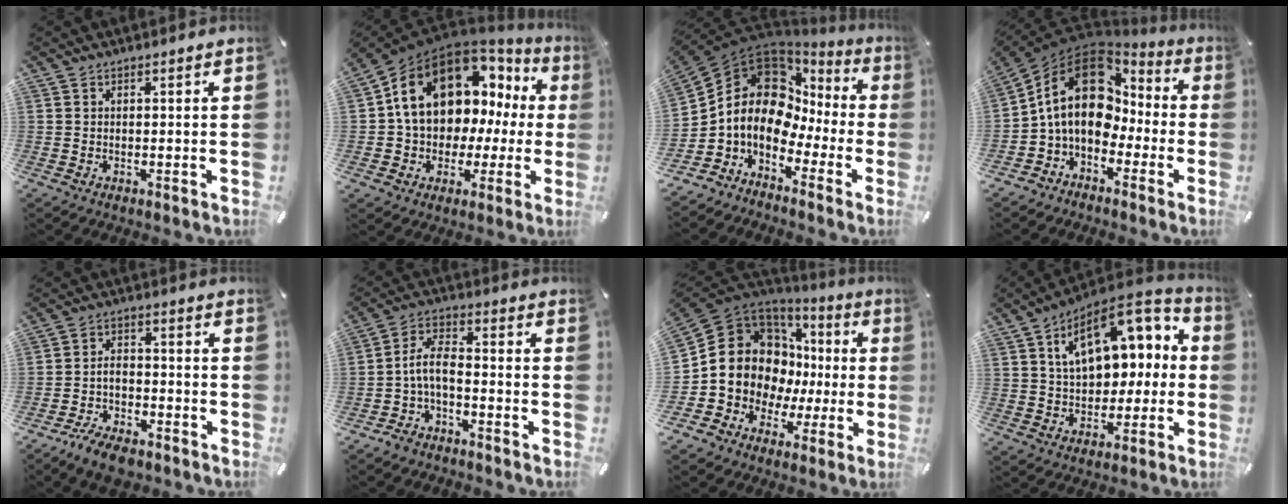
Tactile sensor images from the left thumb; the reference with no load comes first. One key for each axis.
{"total": 15.7, "fx": 6.2, "fy": 11.6, "fz": 8.5, "tx": -0.141, "ty": -0.044, "tz": 0.111}
{"total": 12.9, "fx": 1.8, "fy": 10.3, "fz": 7.6, "tx": -0.168, "ty": -0.032, "tz": 0.023}
{"total": 17.5, "fx": 1.3, "fy": 13.5, "fz": 11.1, "tx": -0.218, "ty": 0.007, "tz": 0.023}
{"total": 6.8, "fx": -4.9, "fy": 3.1, "fz": 3.5, "tx": -0.073, "ty": 0.026, "tz": -0.095}
{"total": 6.6, "fx": -2.3, "fy": 3.5, "fz": 5.1, "tx": -0.115, "ty": 0.002, "tz": -0.048}
{"total": 14.8, "fx": 1.8, "fy": 13.3, "fz": 6.4, "tx": -0.114, "ty": -0.032, "tz": 0.050}
{"total": 17.4, "fx": 5.8, "fy": 11.3, "fz": 11.9, "tx": -0.175, "ty": -0.021, "tz": 0.106}